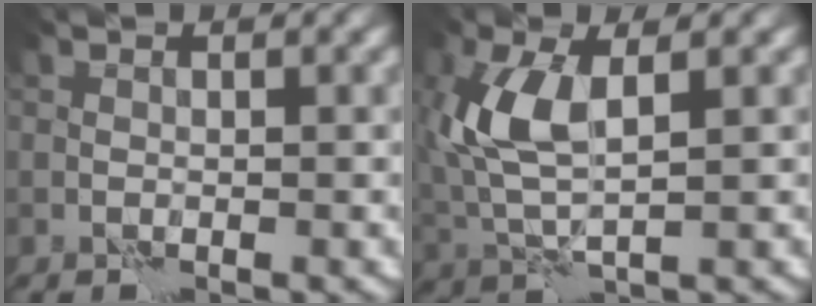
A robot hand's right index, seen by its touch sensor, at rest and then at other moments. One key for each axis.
{"total": 6.2, "fx": 1.7, "fy": 2.7, "fz": 5.3, "tx": -0.133, "ty": 0.005, "tz": 0.032}